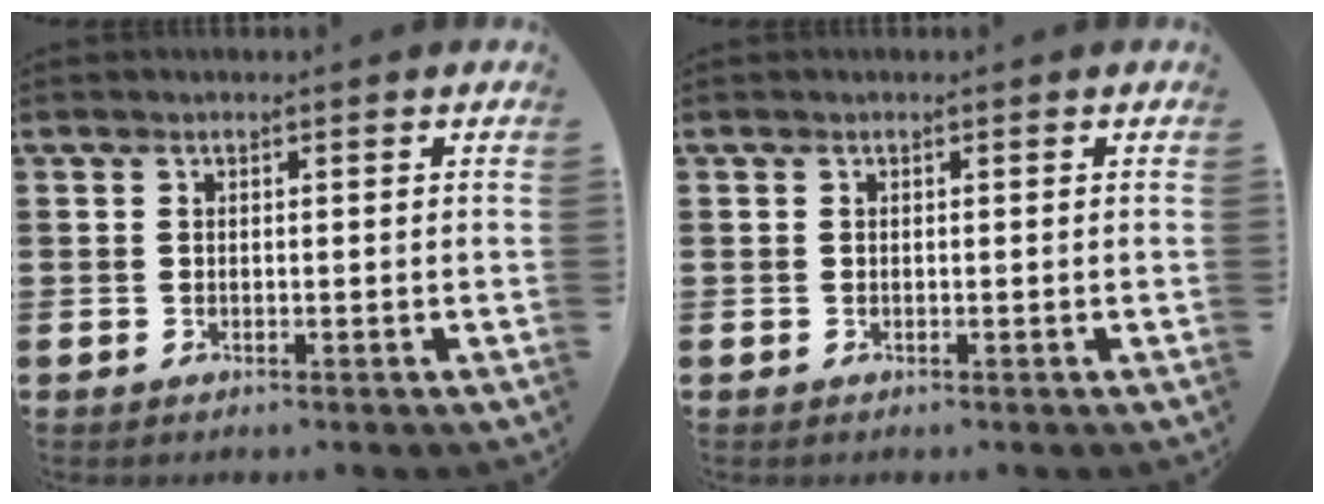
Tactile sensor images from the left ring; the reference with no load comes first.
{"total": 0.0}